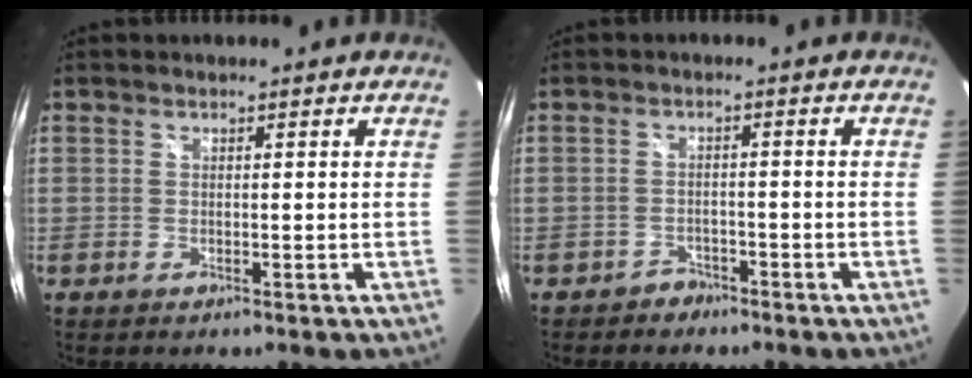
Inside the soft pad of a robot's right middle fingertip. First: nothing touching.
{"total": 2.9, "force": [-2.3, 1.8, 0.0], "torque": [-0.007, 0.008, -0.034]}